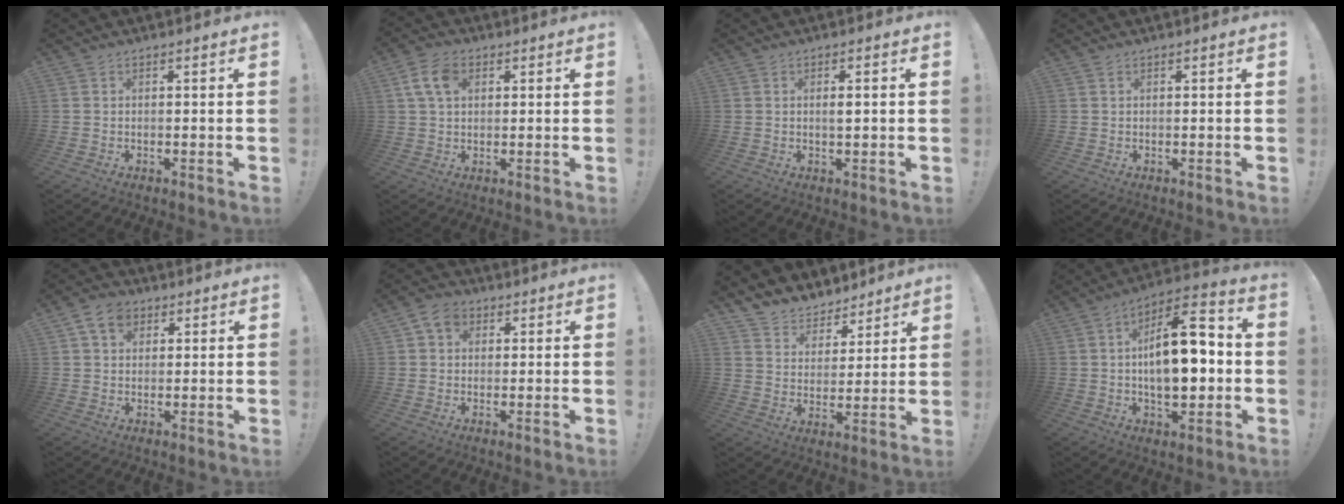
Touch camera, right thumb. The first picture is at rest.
{"total": 8.3, "force": [2.4, 5.5, 5.6], "torque": [-0.102, 0.008, 0.049]}
{"total": 1.9, "force": [0.0, 0.4, 1.8], "torque": [-0.023, -0.003, -0.003]}
{"total": 0.0}
{"total": 7.4, "force": [3.3, 5.4, 3.8], "torque": [-0.062, 0.000, 0.063]}
{"total": 5.8, "force": [2.2, 4.5, 3.0], "torque": [-0.050, 0.003, 0.042]}
{"total": 7.3, "force": [5.8, 4.4, 0.4], "torque": [-0.013, -0.054, 0.114]}
{"total": 17.5, "force": [-0.5, 8.6, 15.2], "torque": [-0.234, 0.007, -0.011]}